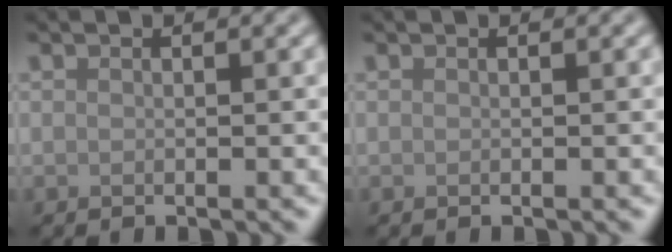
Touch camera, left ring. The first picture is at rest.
{"total": 0.0}